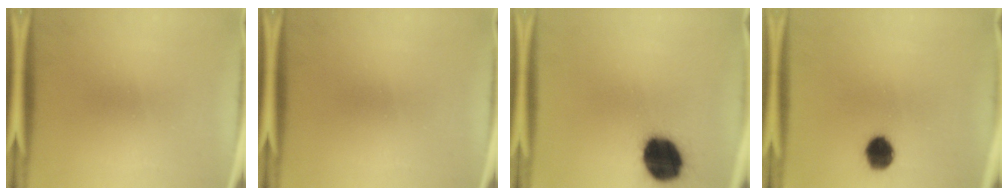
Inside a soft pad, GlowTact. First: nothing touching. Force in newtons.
{"total": 0.0}
{"total": 16.8}
{"total": 6.9}